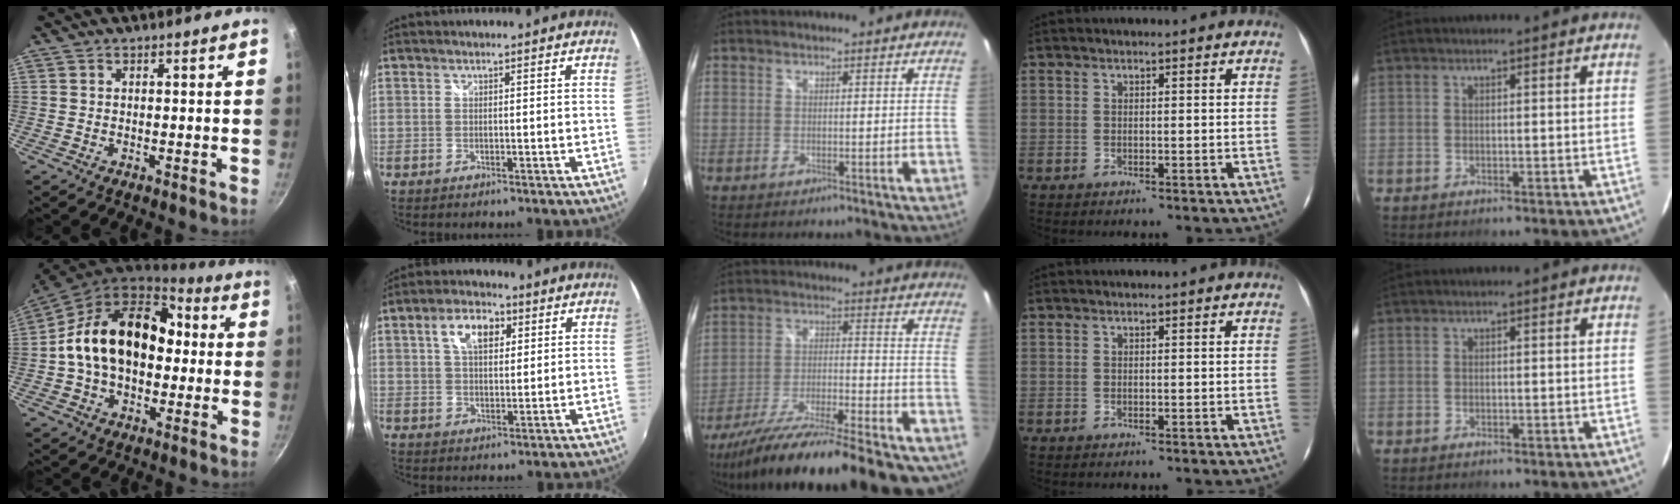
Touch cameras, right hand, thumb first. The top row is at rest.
{"thumb": {"total": 20.0, "force": [0.7, 14.0, 14.2], "torque": [-0.204, 0.047, -0.001]}, "index": {"total": 7.8, "force": [3.0, 4.4, 5.6], "torque": [-0.099, 0.020, 0.050]}, "middle": {"total": 26.5, "force": [-22.1, 4.3, 14.0], "torque": [-0.235, -0.065, -0.323]}}